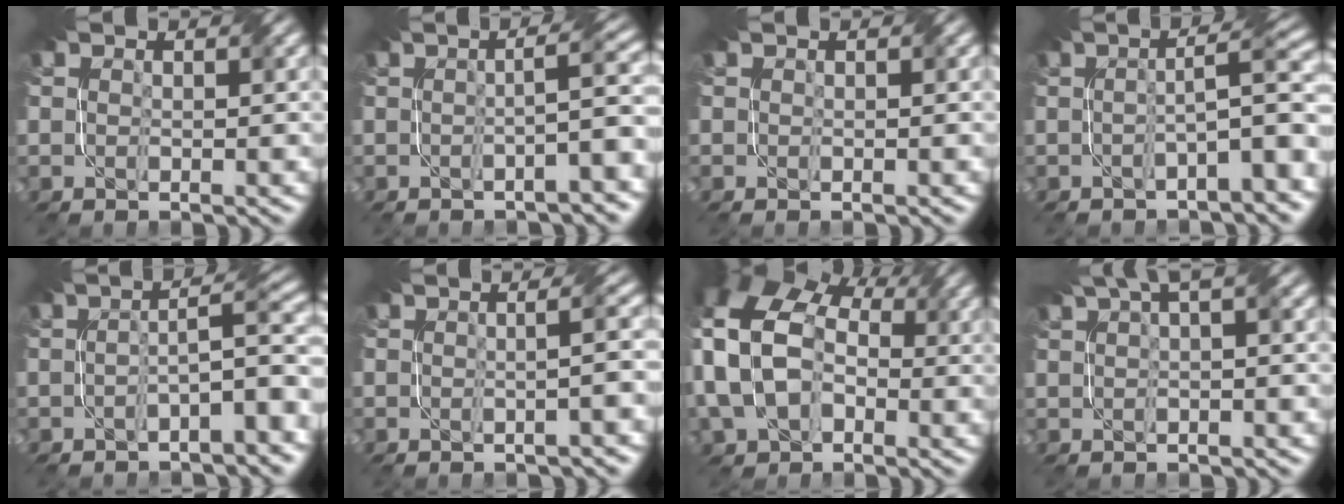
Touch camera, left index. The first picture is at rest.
{"total": 4.3, "force": [-1.2, 0.4, 4.1], "torque": [-0.048, 0.021, -0.031]}
{"total": 0.0}
{"total": 5.4, "force": [-1.4, 0.7, 5.1], "torque": [-0.070, 0.021, -0.029]}
{"total": 5.4, "force": [-2.0, 1.0, 5.0], "torque": [-0.068, 0.018, -0.036]}
{"total": 3.0, "force": [-0.3, 0.8, 2.8], "torque": [-0.008, 0.011, -0.010]}
{"total": 16.1, "force": [1.5, 12.0, 10.7], "torque": [-0.239, 0.010, 0.007]}
{"total": 2.6, "force": [1.6, 0.3, 2.1], "torque": [-0.029, 0.015, 0.029]}